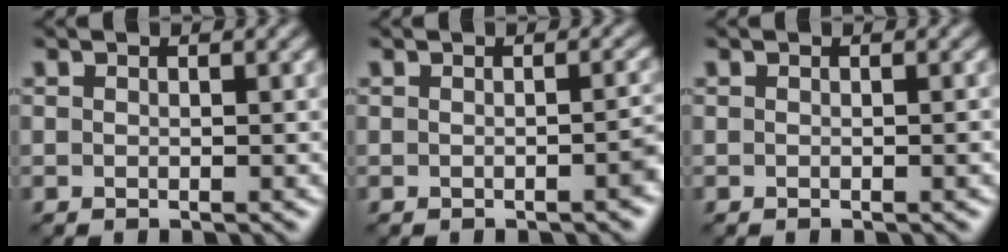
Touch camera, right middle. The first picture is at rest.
{"total": 1.4, "force": [-0.5, 0.3, 1.2], "torque": [-0.015, 0.004, -0.008]}
{"total": 0.5, "force": [-0.2, 0.0, 0.5], "torque": [-0.005, 0.000, -0.003]}